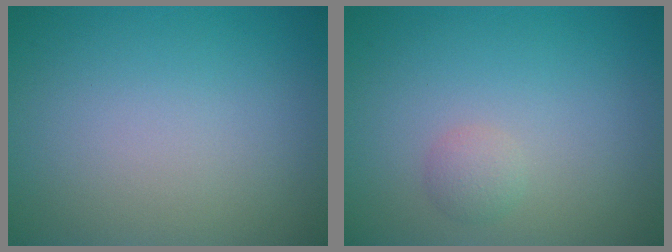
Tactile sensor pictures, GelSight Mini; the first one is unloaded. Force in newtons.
{"total": 1.2, "press": 1.2, "slide": 0.1}